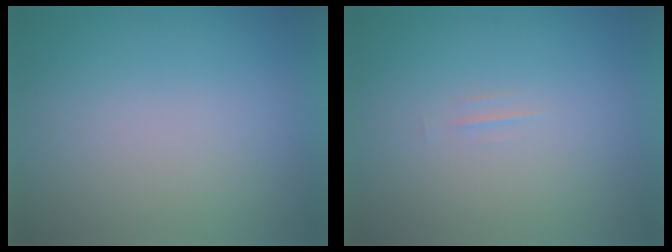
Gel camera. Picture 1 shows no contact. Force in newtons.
{"total": 1.3}